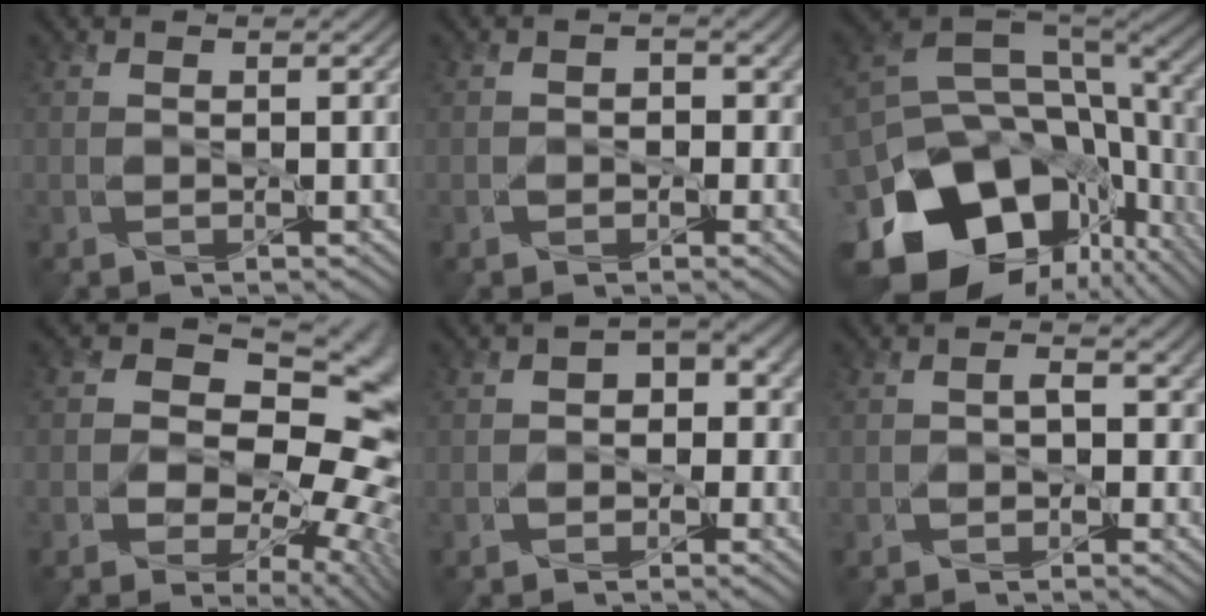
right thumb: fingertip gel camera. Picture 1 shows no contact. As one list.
[{"total": 2.7, "force": [-0.7, 2.4, 0.9], "torque": [-0.011, 0.010, -0.014]}, {"total": 19.5, "force": [-7.8, 13.4, 11.9], "torque": [-0.254, -0.030, -0.108]}, {"total": 15.2, "force": [1.2, 10.3, 11.1], "torque": [-0.155, -0.004, 0.045]}, {"total": 4.2, "force": [-0.6, 3.6, 2.0], "torque": [-0.018, 0.012, -0.015]}, {"total": 3.0, "force": [-0.5, 2.3, 1.8], "torque": [-0.021, 0.000, -0.002]}]